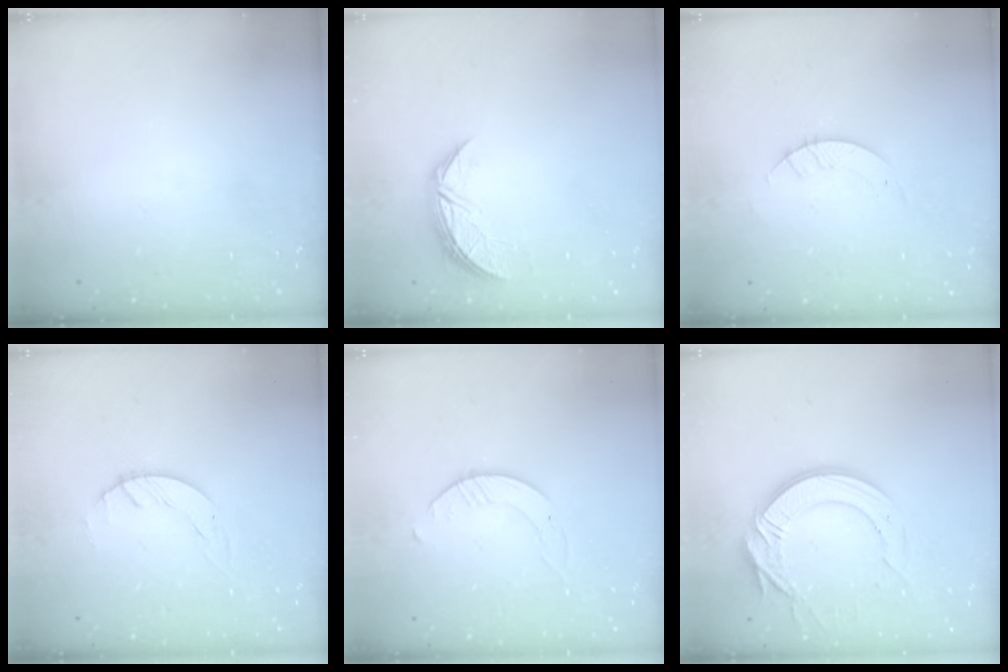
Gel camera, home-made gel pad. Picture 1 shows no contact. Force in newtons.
{"total": 7.3, "press": 7.3, "slide": 0.5}
{"total": 2.8, "press": 2.8, "slide": 0.2}
{"total": 1.5, "press": 1.5, "slide": 0.2}
{"total": 2.6, "press": 2.6, "slide": 0.3}
{"total": 15.8, "press": 15.7, "slide": 1.7}